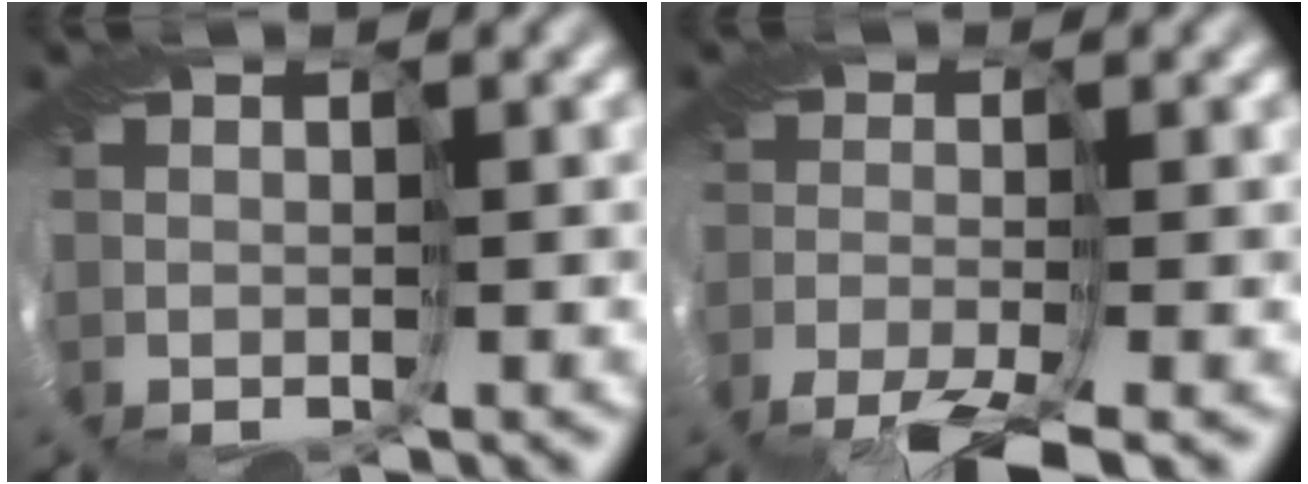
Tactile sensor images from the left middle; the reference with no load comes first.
{"total": 5.5, "force": [-4.7, 0.9, 2.6], "torque": [-0.036, -0.008, -0.100]}